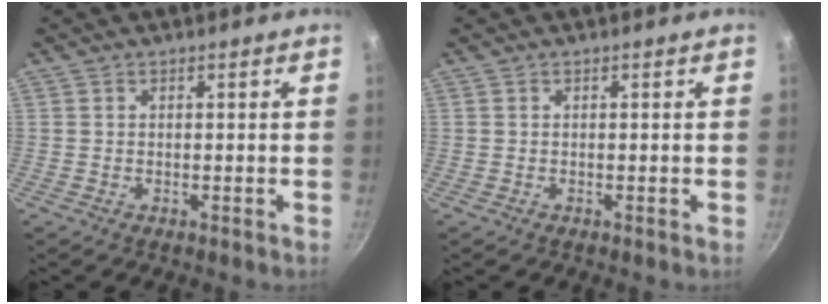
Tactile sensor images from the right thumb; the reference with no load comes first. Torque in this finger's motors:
{"motor_torque": [0.03, -0.11, -0.25, 0.05, -0.02]}